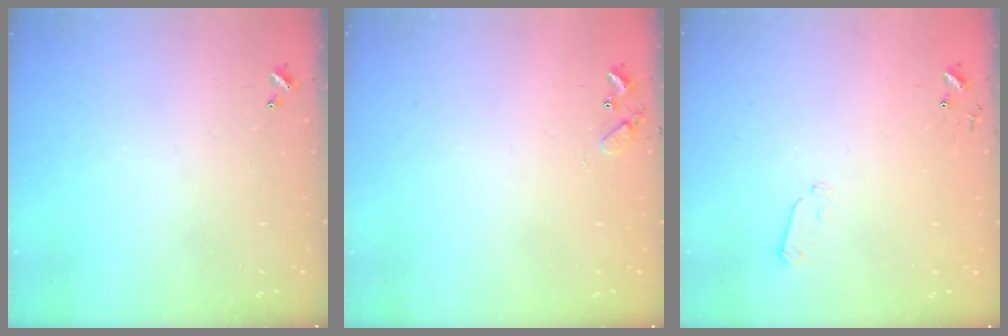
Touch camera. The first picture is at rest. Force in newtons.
{"total": 7.0, "press": 7.0, "slide": 0.6}
{"total": 4.0, "press": 3.9, "slide": 0.9}